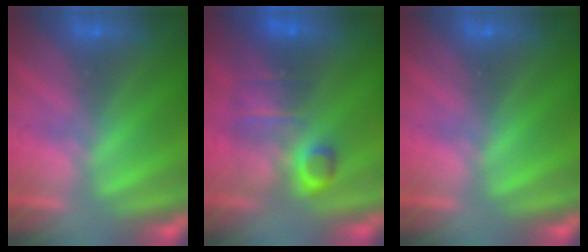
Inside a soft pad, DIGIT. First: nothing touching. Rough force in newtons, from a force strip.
{"total": 7.6}
{"total": 0.0}